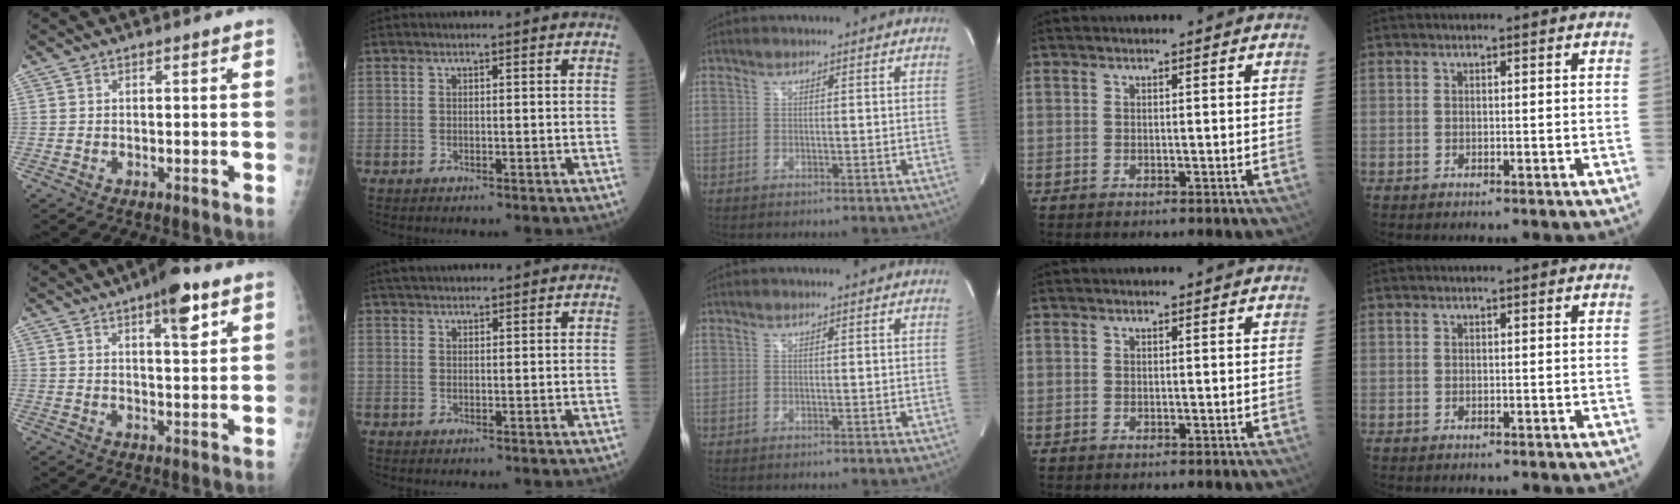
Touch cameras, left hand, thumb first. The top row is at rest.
{"thumb": {"total": 8.4, "force": [4.6, 2.5, 6.5], "torque": [-0.080, -0.020, 0.064]}, "index": {"total": 5.3, "force": [4.8, 1.1, 2.0], "torque": [-0.023, 0.038, 0.077]}}